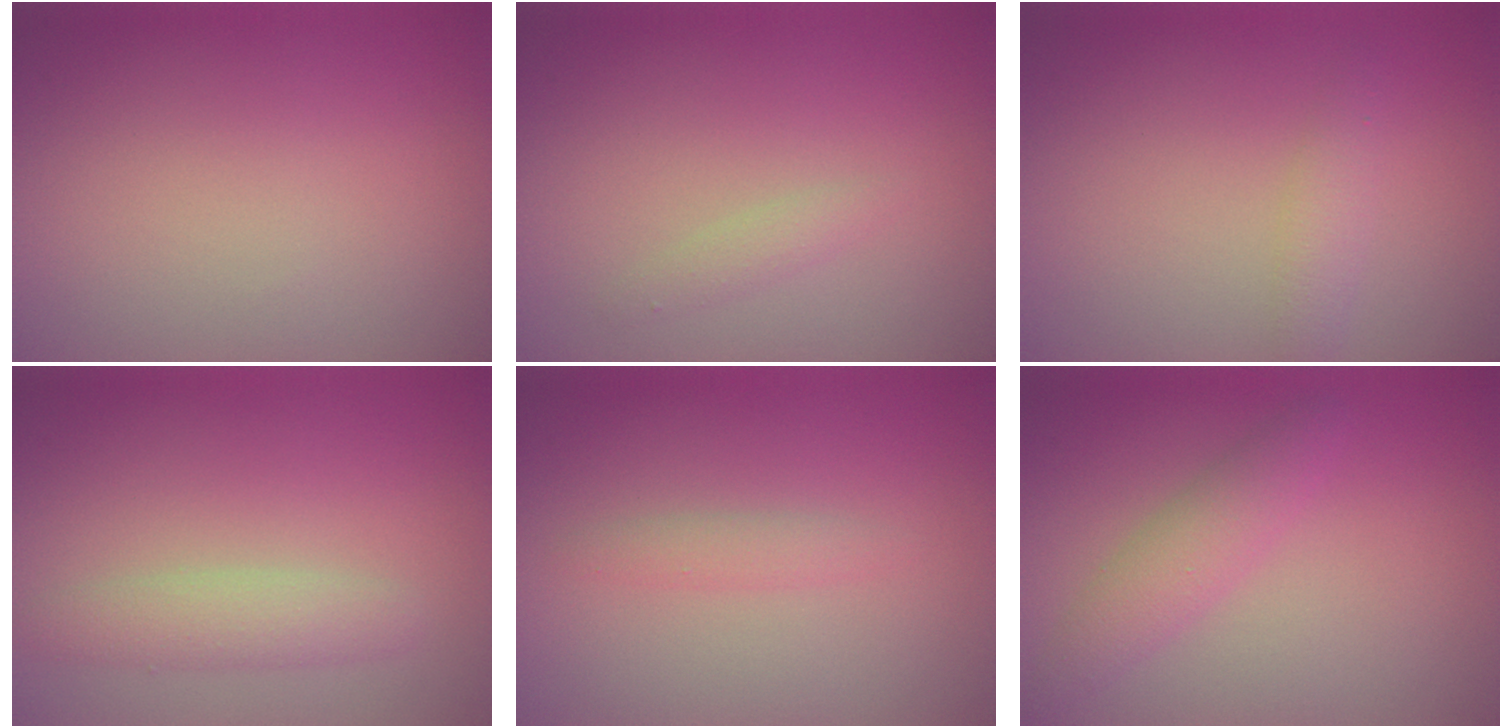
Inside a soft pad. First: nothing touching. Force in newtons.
{"total": 1.1, "press": 1.1, "slide": 0.0}
{"total": 1.6, "press": 1.6, "slide": 0.0}
{"total": 2.6, "press": 2.6, "slide": 0.1}
{"total": 1.2, "press": 1.2, "slide": 0.0}
{"total": 2.7, "press": 2.7, "slide": 0.1}